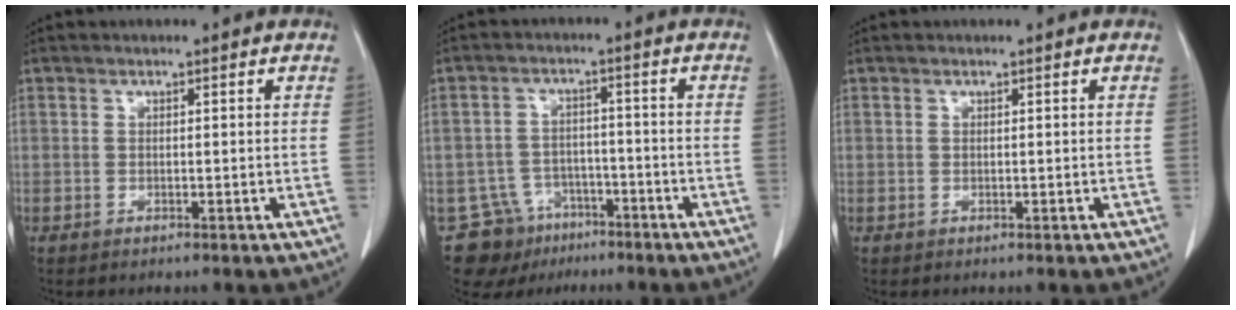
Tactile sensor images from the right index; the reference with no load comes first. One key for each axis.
{"total": 9.4, "fx": -6.3, "fy": 6.9, "fz": 1.2, "tx": -0.025, "ty": 0.022, "tz": -0.092}
{"total": 0.0}